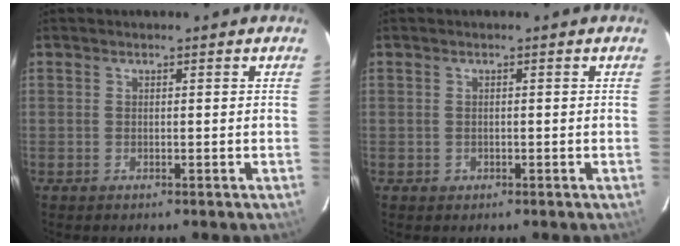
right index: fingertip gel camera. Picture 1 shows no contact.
{"total": 0.8, "force": [-0.4, 0.8, 0.0], "torque": [0.004, 0.000, -0.003]}